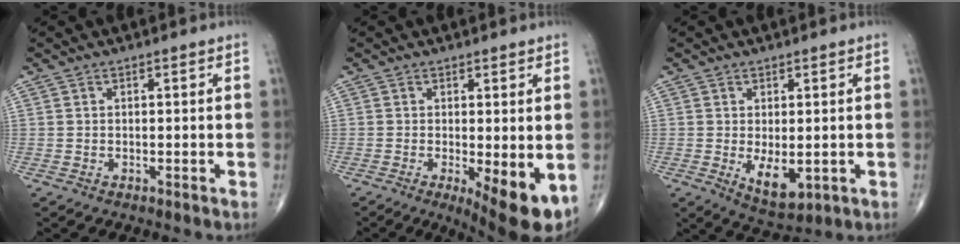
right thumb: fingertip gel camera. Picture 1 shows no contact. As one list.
[{"total": 9.0, "force": [-2.4, 2.6, 8.3], "torque": [-0.112, -0.023, -0.031]}, {"total": 6.0, "force": [-0.9, 2.9, 5.1], "torque": [-0.070, -0.016, -0.002]}]